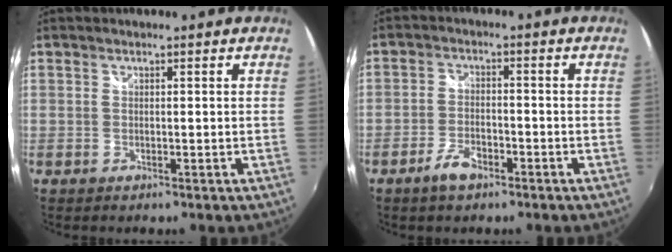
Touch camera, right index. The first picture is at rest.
{"total": 5.0, "force": [-3.3, 2.2, 3.0], "torque": [-0.070, 0.002, -0.059]}